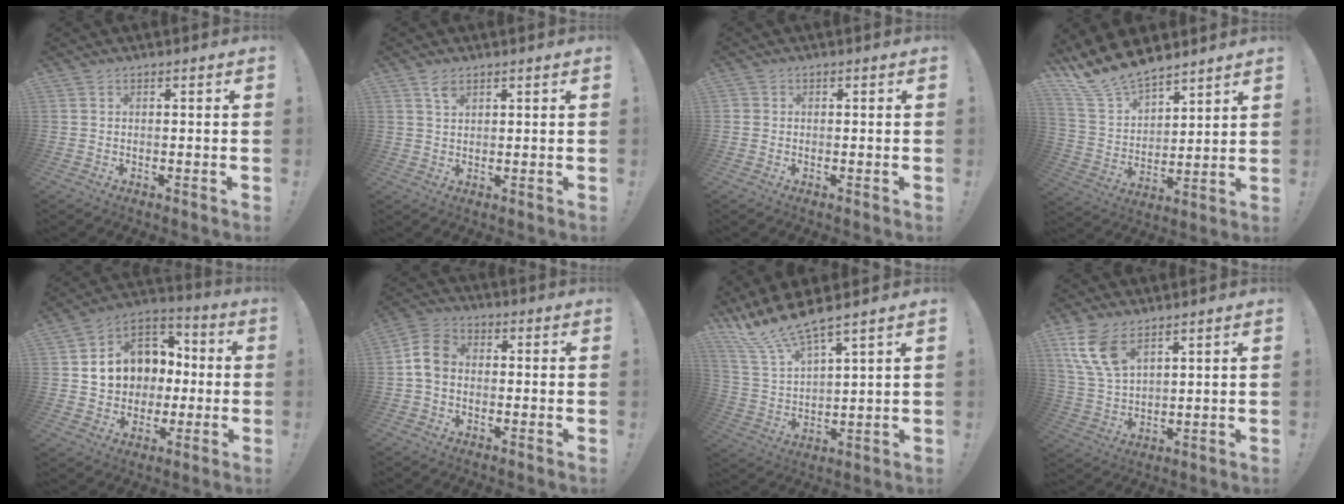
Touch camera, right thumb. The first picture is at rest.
{"total": 3.0, "force": [2.0, 1.4, 1.7], "torque": [-0.024, -0.011, 0.036]}
{"total": 1.0, "force": [0.1, 1.0, 0.2], "torque": [-0.008, 0.004, 0.003]}
{"total": 14.3, "force": [12.4, 5.7, 4.3], "torque": [-0.101, -0.093, 0.234]}
{"total": 13.9, "force": [1.5, 12.2, 6.4], "torque": [-0.081, -0.002, 0.049]}
{"total": 7.9, "force": [0.0, 6.1, 5.0], "torque": [-0.086, 0.019, 0.004]}
{"total": 11.3, "force": [10.3, 1.0, 4.7], "torque": [-0.112, -0.073, 0.185]}
{"total": 10.4, "force": [6.3, 5.1, 6.5], "torque": [-0.130, -0.022, 0.122]}